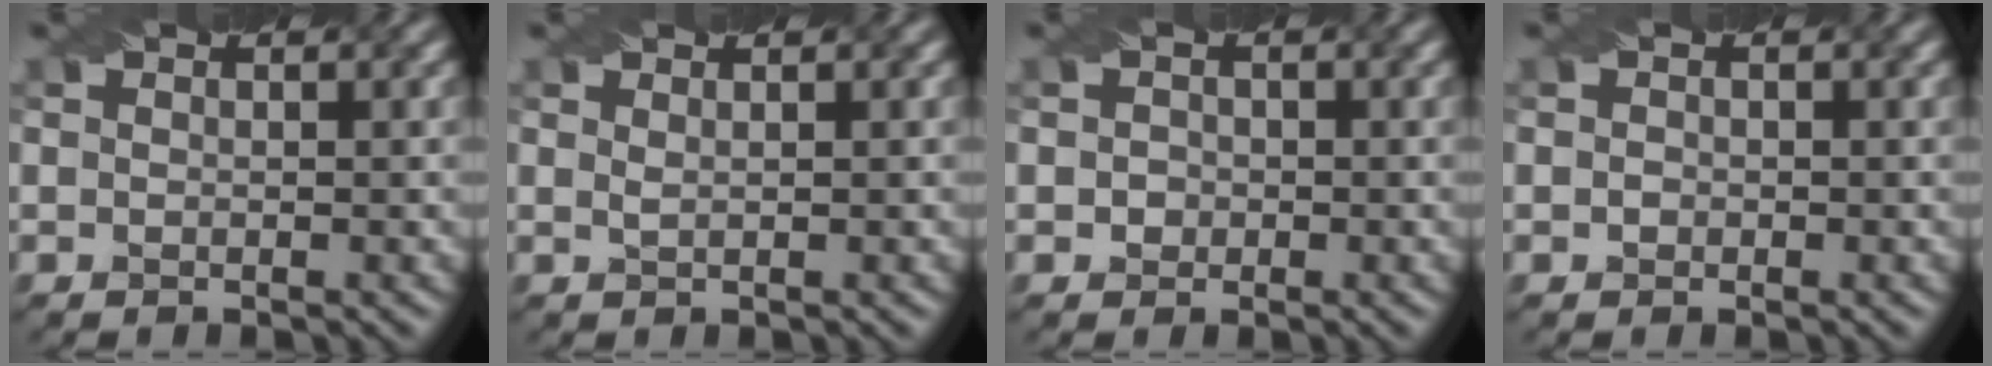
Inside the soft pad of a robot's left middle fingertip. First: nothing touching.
{"total": 0.9, "force": [0.7, 0.3, 0.5], "torque": [-0.008, -0.004, 0.008]}
{"total": 1.1, "force": [0.1, 1.1, 0.3], "torque": [-0.001, 0.002, -0.003]}
{"total": 0.6, "force": [-0.1, 0.5, 0.2], "torque": [-0.002, -0.002, -0.003]}